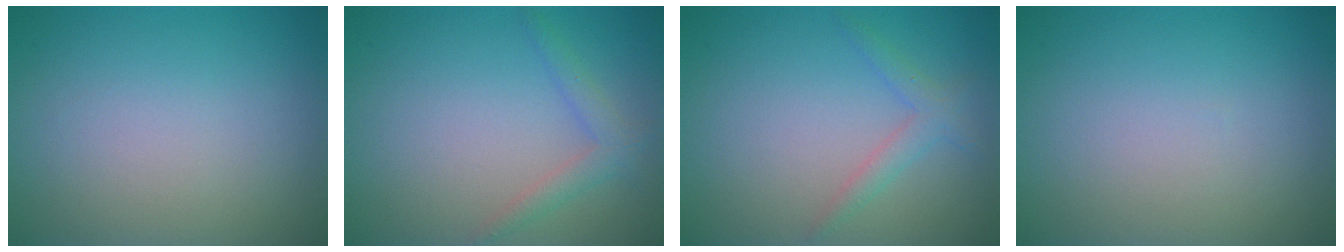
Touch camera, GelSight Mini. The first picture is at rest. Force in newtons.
{"total": 1.9, "press": 1.9, "slide": 0.2}
{"total": 1.8, "press": 1.8, "slide": 0.1}
{"total": 0.0}